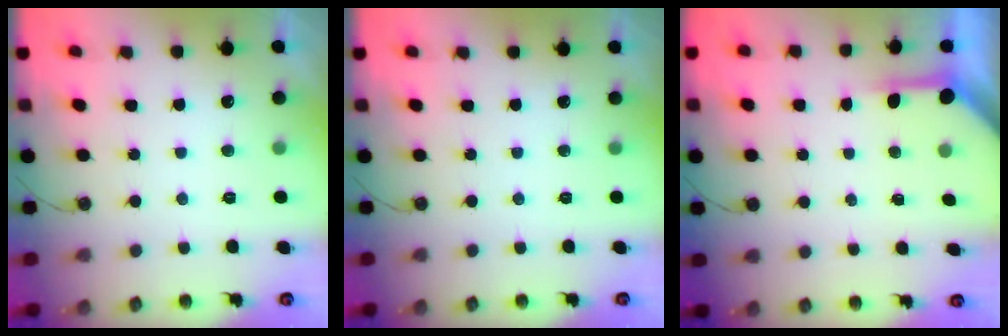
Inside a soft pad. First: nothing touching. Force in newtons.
{"total": 0.0}
{"total": 3.9, "press": 3.9, "slide": 0.5}